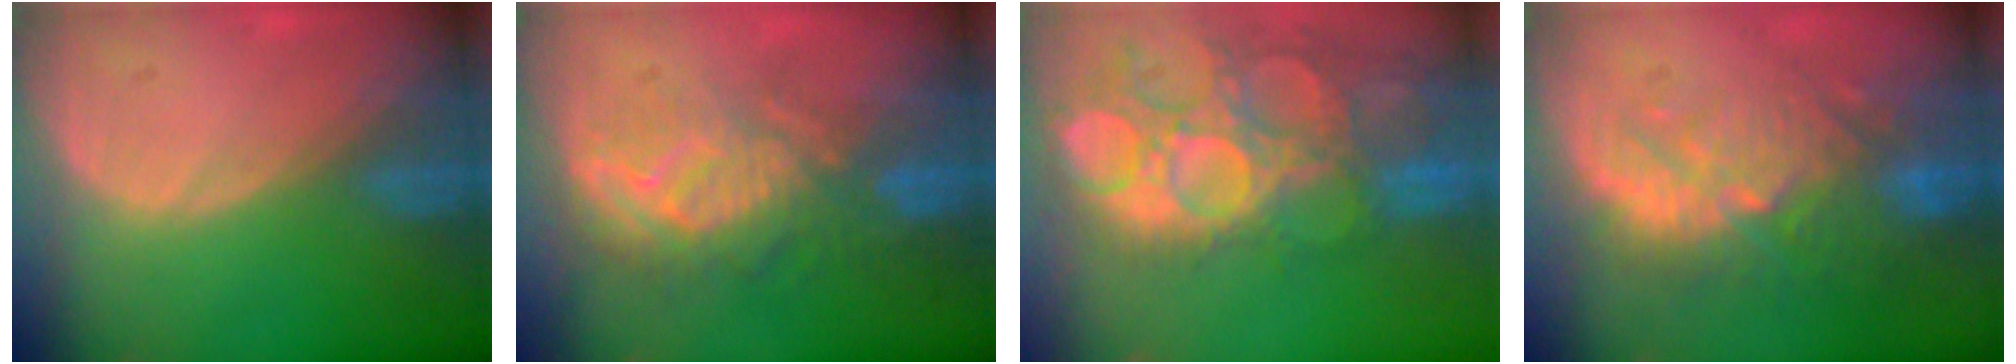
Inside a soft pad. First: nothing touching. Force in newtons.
{"total": 9.1, "press": 8.7, "slide": 2.7}
{"total": 15.1, "press": 12.7, "slide": 8.3}
{"total": 11.1, "press": 9.7, "slide": 5.4}